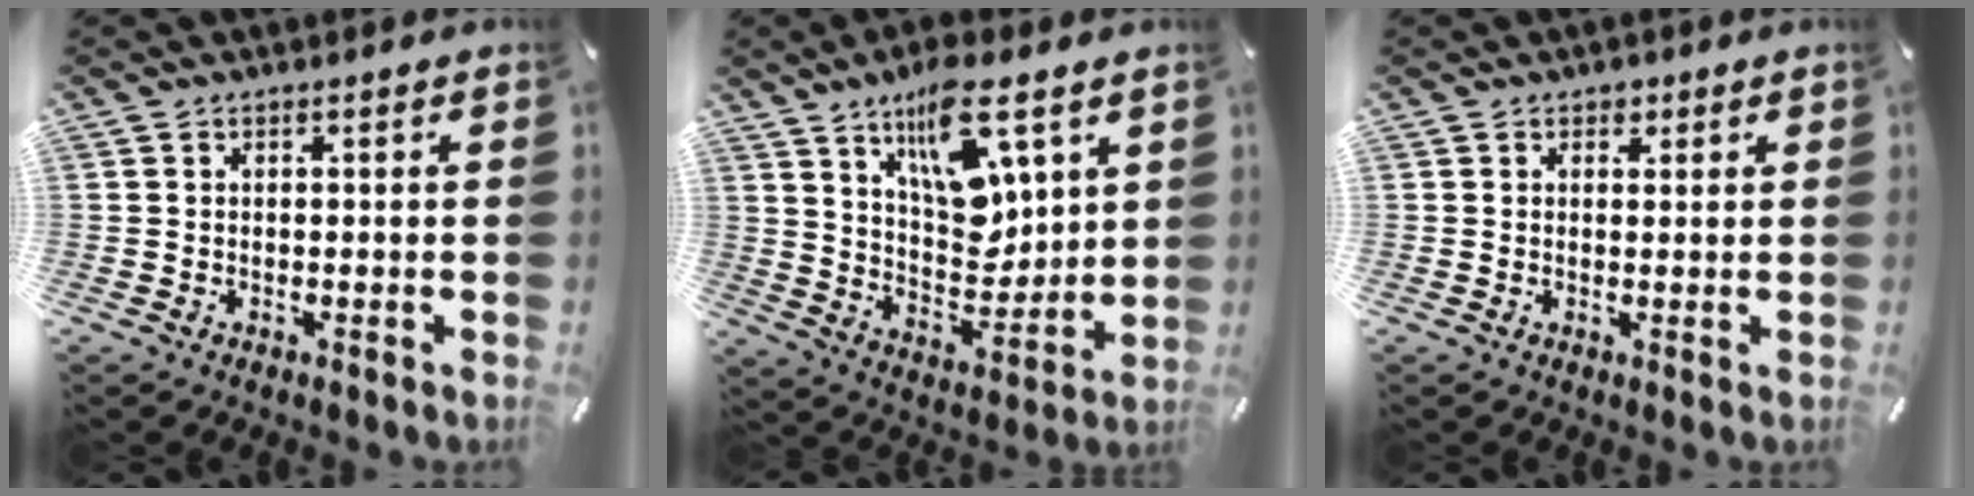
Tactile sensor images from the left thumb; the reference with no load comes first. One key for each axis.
{"total": 15.9, "fx": 9.2, "fy": 7.7, "fz": 10.5, "tx": -0.151, "ty": -0.050, "tz": 0.159}
{"total": 1.6, "fx": 0.8, "fy": 1.3, "fz": 0.5, "tx": 0.004, "ty": -0.003, "tz": 0.012}